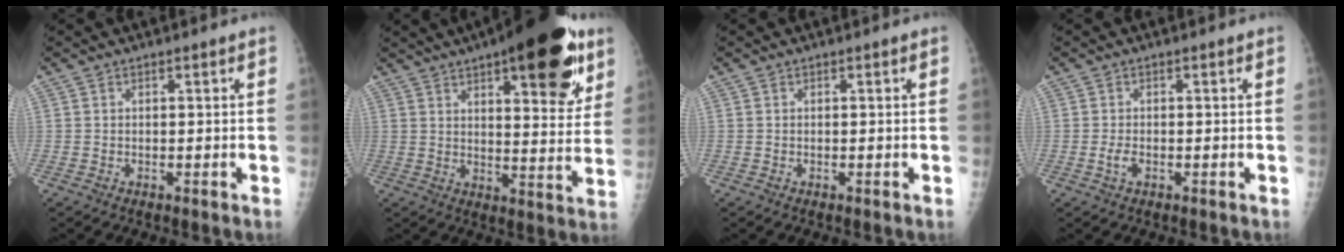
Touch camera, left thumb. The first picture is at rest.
{"total": 21.5, "force": [11.5, 7.4, 16.6], "torque": [-0.196, -0.038, 0.158]}
{"total": 0.0}
{"total": 1.7, "force": [-0.5, 0.9, 1.4], "torque": [-0.030, 0.000, -0.011]}